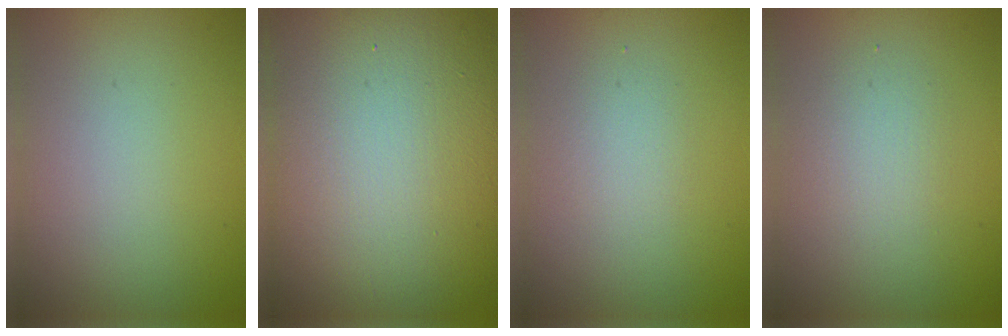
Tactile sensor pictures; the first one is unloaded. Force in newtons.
{"total": 20.6, "press": 20.5, "slide": 1.3}
{"total": 1.4, "press": 1.4, "slide": 0.1}
{"total": 1.9, "press": 1.9, "slide": 0.1}